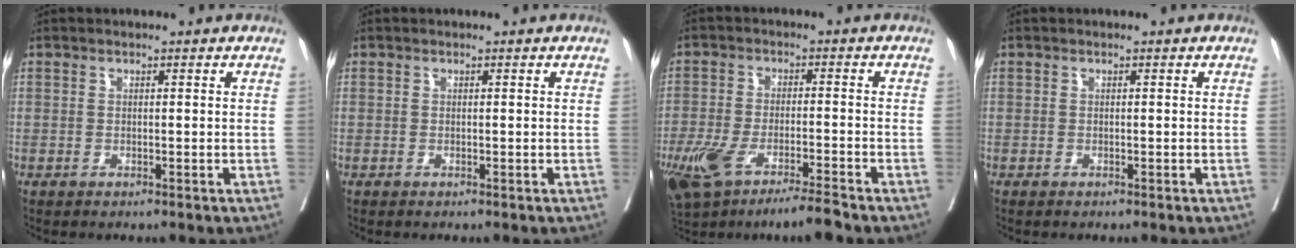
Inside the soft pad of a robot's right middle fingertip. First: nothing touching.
{"total": 0.0}
{"total": 10.0, "force": [-6.6, 1.3, 7.4], "torque": [-0.138, -0.015, -0.116]}
{"total": 0.0}